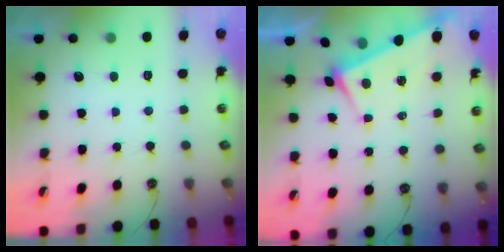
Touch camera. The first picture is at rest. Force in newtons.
{"total": 4.8, "press": 4.8, "slide": 0.1}